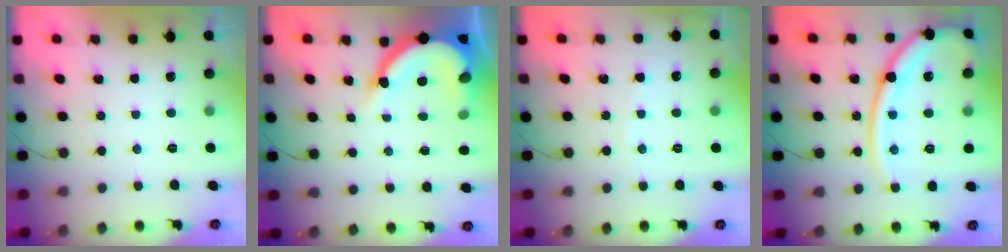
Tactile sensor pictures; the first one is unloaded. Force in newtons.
{"total": 13.1, "press": 13.0, "slide": 1.3}
{"total": 2.4, "press": 2.4, "slide": 0.3}
{"total": 18.3, "press": 18.2, "slide": 2.0}